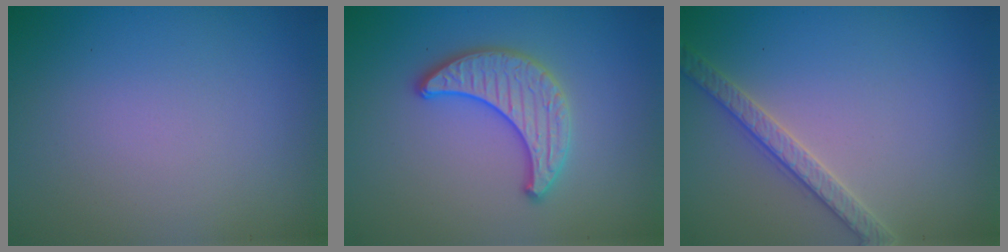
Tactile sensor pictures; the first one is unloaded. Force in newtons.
{"total": 3.4, "press": 3.4, "slide": 0.2}
{"total": 2.7, "press": 2.7, "slide": 0.1}